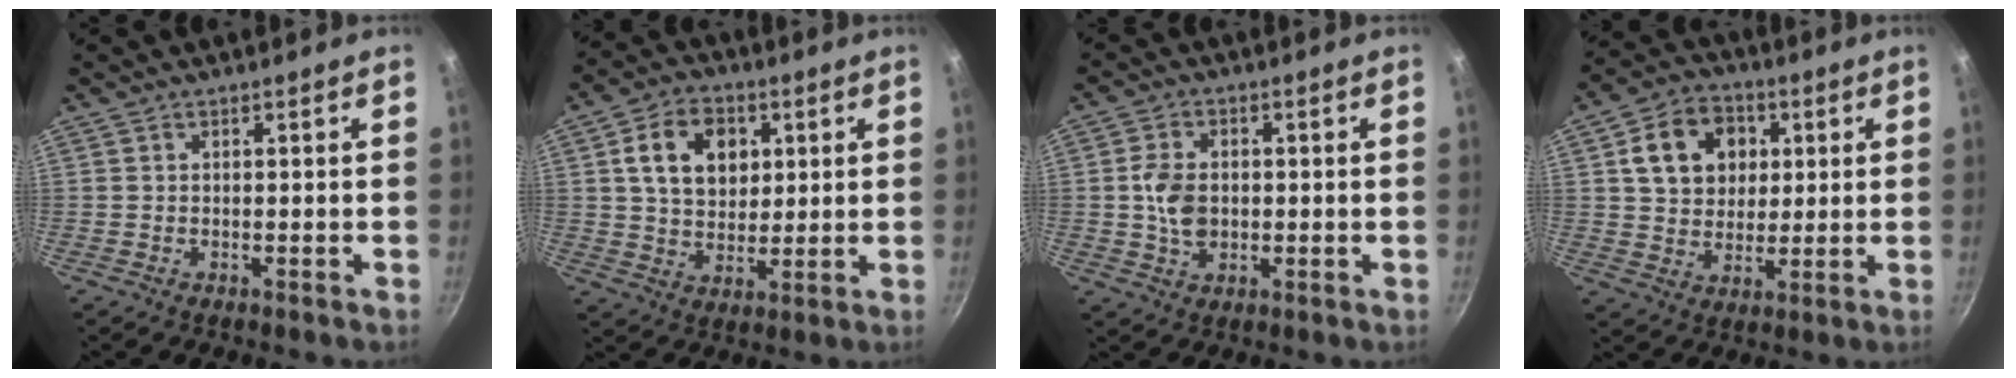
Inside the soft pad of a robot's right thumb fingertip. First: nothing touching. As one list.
[{"total": 11.8, "force": [3.2, 8.7, 7.3], "torque": [-0.096, -0.002, 0.052]}, {"total": 6.8, "force": [0.0, 4.8, 4.8], "torque": [-0.081, 0.006, -0.001]}, {"total": 12.6, "force": [3.5, 10.1, 6.5], "torque": [-0.081, 0.006, 0.056]}]